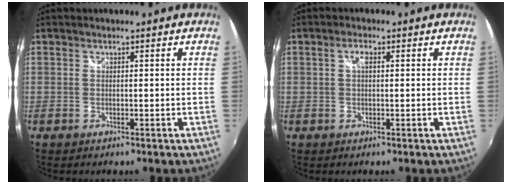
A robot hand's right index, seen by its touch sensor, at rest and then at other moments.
{"total": 1.8, "force": [0.4, 0.7, 1.6], "torque": [-0.030, 0.005, 0.005]}